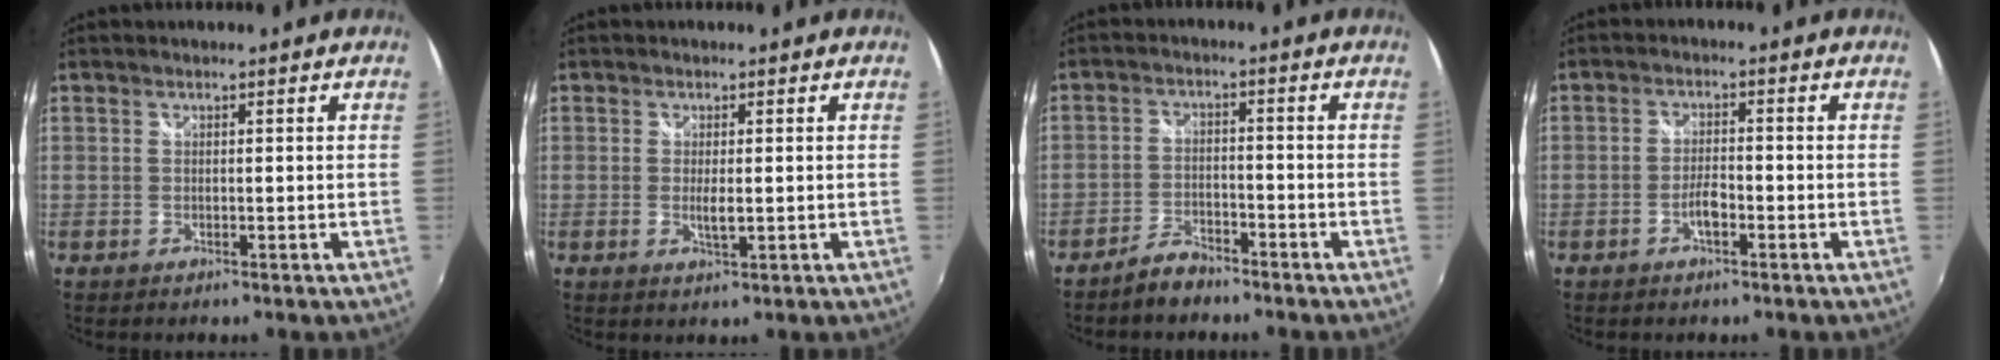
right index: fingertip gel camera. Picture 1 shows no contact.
{"total": 2.3, "force": [-0.1, 0.6, 2.2], "torque": [-0.038, -0.008, -0.001]}
{"total": 4.4, "force": [-3.9, 1.5, 1.6], "torque": [-0.048, 0.008, -0.068]}
{"total": 3.1, "force": [-1.5, 1.1, 2.5], "torque": [-0.053, 0.002, -0.029]}